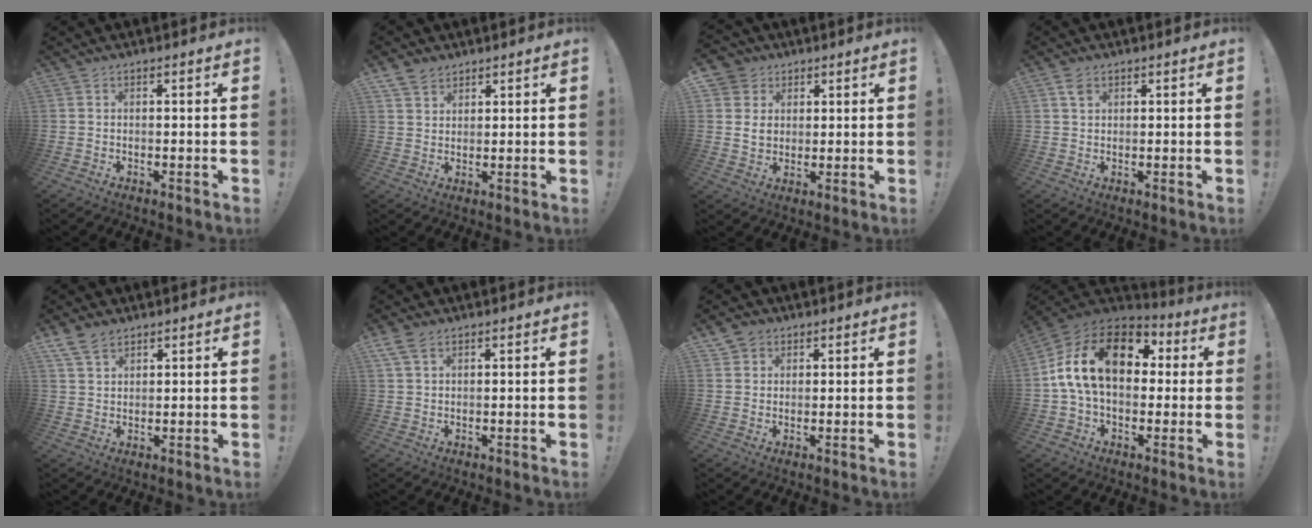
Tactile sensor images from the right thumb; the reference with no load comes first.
{"total": 4.7, "force": [3.6, 2.8, 1.2], "torque": [-0.028, -0.015, 0.069]}
{"total": 7.1, "force": [2.2, 6.5, 1.9], "torque": [-0.029, -0.009, 0.044]}
{"total": 2.3, "force": [1.3, 1.5, 1.1], "torque": [-0.009, -0.005, 0.022]}
{"total": 6.0, "force": [4.2, 3.4, 2.7], "torque": [-0.054, -0.014, 0.083]}
{"total": 4.2, "force": [2.5, 2.1, 2.6], "torque": [-0.055, -0.004, 0.051]}
{"total": 3.4, "force": [1.9, 2.8, 0.5], "torque": [-0.010, -0.006, 0.036]}
{"total": 19.9, "force": [3.9, 12.6, 14.9], "torque": [-0.259, 0.009, 0.069]}